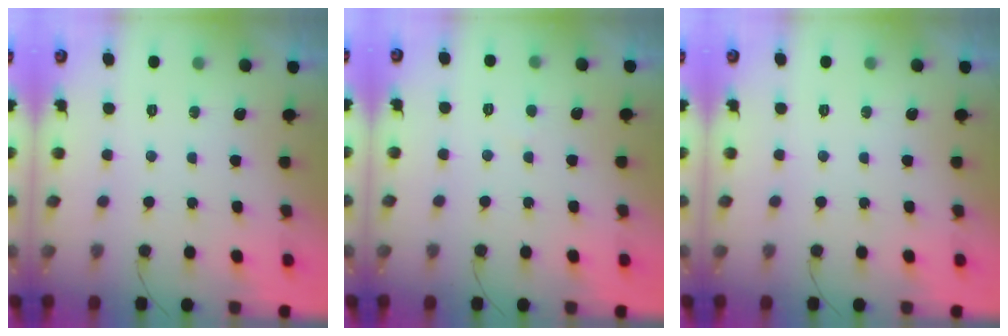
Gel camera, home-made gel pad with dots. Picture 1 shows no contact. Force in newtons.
{"total": 1.8, "press": 1.8, "slide": 0.2}
{"total": 0.0}